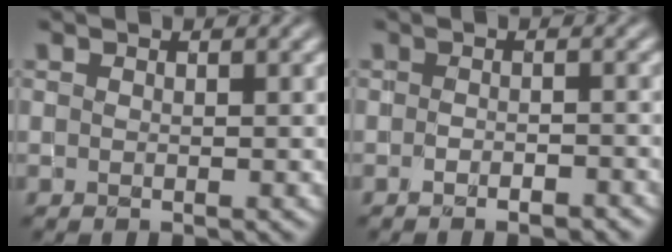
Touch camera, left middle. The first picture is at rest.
{"total": 1.8, "force": [-1.2, 0.7, 1.1], "torque": [-0.016, 0.001, -0.019]}